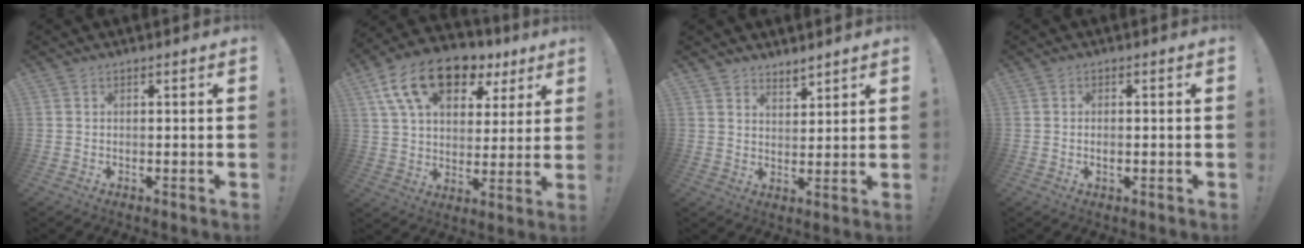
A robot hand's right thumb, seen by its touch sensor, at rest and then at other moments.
{"total": 18.4, "force": [10.0, 10.8, 11.1], "torque": [-0.173, -0.047, 0.180]}
{"total": 4.4, "force": [4.0, 1.7, 0.4], "torque": [0.010, -0.035, 0.072]}
{"total": 1.1, "force": [0.0, 0.6, 0.9], "torque": [-0.009, -0.001, -0.001]}